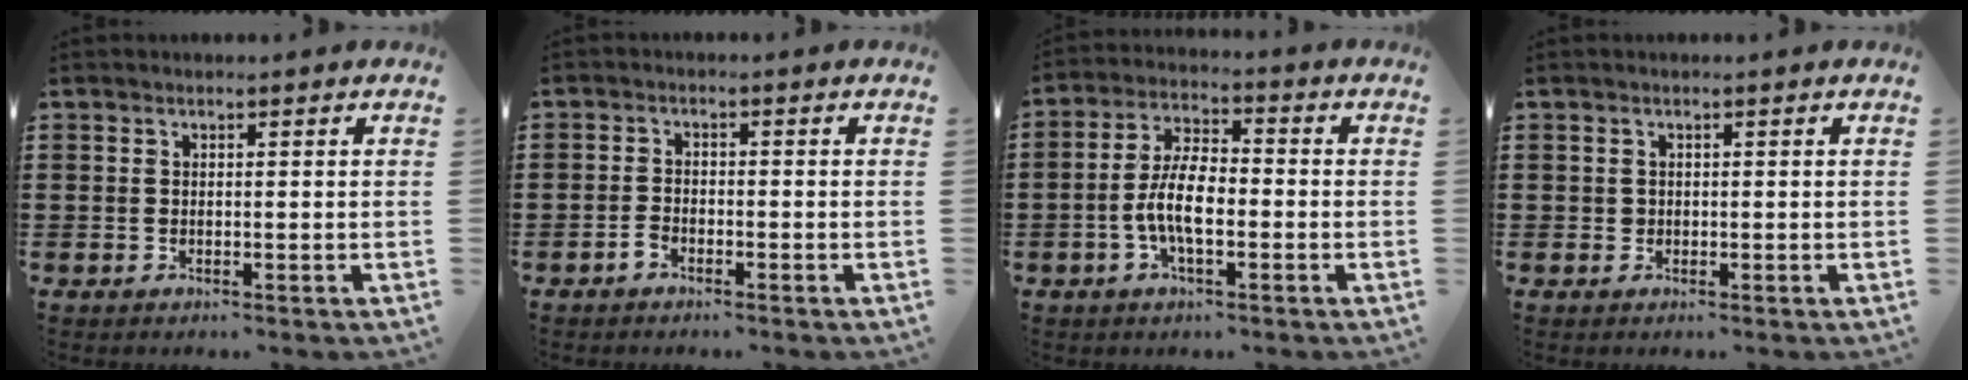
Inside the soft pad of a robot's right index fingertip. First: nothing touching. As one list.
[{"total": 1.9, "force": [-1.4, 0.8, 1.0], "torque": [-0.022, 0.001, -0.027]}, {"total": 7.3, "force": [-1.8, 3.0, 6.4], "torque": [-0.143, 0.001, -0.041]}, {"total": 0.7, "force": [0.1, 0.6, 0.2], "torque": [-0.004, 0.004, 0.002]}]